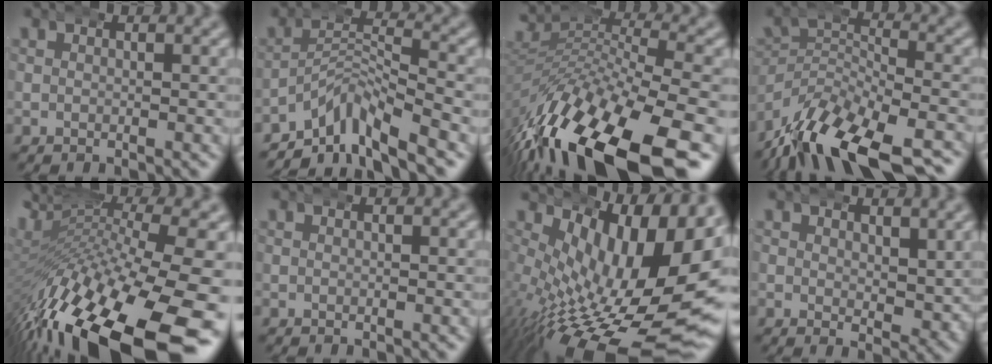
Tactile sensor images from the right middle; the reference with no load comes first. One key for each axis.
{"total": 6.6, "fx": -5.0, "fy": 2.8, "fz": 3.3, "tx": -0.036, "ty": -0.001, "tz": -0.095}
{"total": 12.7, "fx": -5.1, "fy": 6.2, "fz": 9.8, "tx": -0.177, "ty": -0.022, "tz": -0.064}
{"total": 9.0, "fx": -5.7, "fy": 4.0, "fz": 5.7, "tx": -0.089, "ty": -0.014, "tz": -0.091}
{"total": 15.2, "fx": -4.3, "fy": 7.1, "fz": 12.7, "tx": -0.226, "ty": -0.022, "tz": -0.052}
{"total": 0.0}
{"total": 14.3, "fx": -1.3, "fy": 6.8, "fz": 12.6, "tx": -0.191, "ty": -0.032, "tz": 0.006}
{"total": 2.0, "fx": 1.7, "fy": 0.7, "fz": 0.9, "tx": -0.001, "ty": -0.001, "tz": 0.029}